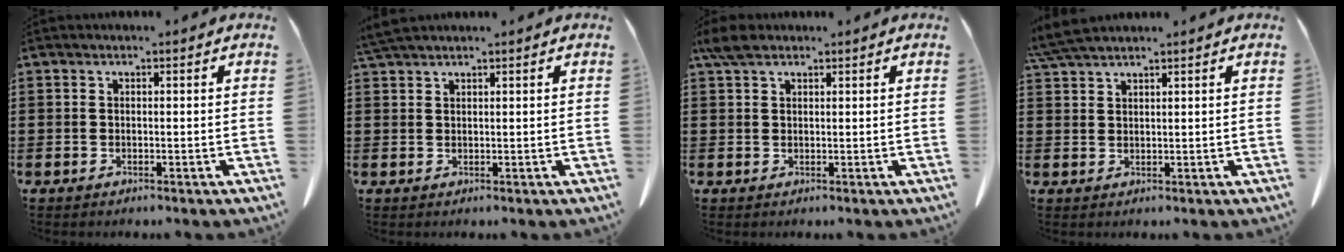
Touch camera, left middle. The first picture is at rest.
{"total": 2.2, "force": [2.0, 0.1, 1.0], "torque": [-0.024, -0.001, 0.039]}
{"total": 3.0, "force": [2.2, 1.4, 1.4], "torque": [-0.035, 0.006, 0.043]}
{"total": 3.8, "force": [3.3, 0.3, 1.9], "torque": [-0.046, -0.002, 0.064]}